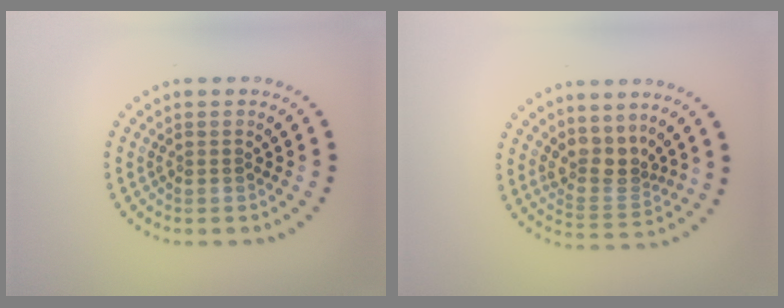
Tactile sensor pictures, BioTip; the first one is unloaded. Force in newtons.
{"total": 3.0, "press": 2.3, "slide": 1.9}